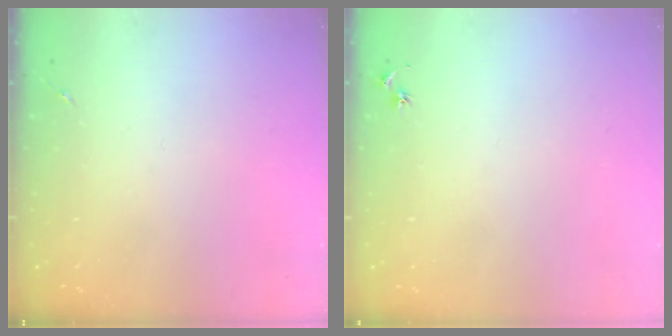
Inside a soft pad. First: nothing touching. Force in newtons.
{"total": 3.0, "press": 2.9, "slide": 0.4}